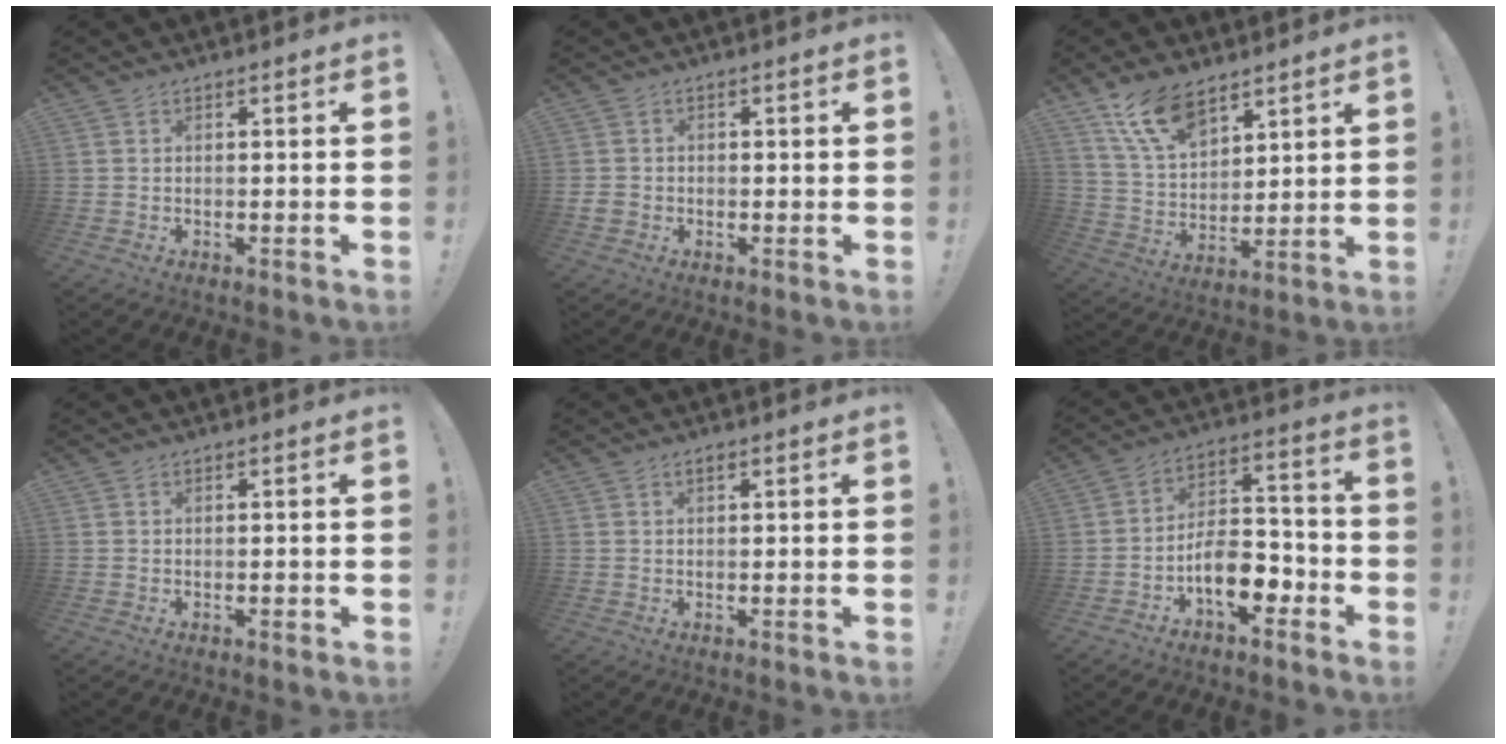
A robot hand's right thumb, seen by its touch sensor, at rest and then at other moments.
{"total": 2.7, "force": [-0.2, 2.5, 1.1], "torque": [-0.015, 0.003, -0.001]}
{"total": 13.0, "force": [9.4, 6.0, 6.7], "torque": [-0.132, -0.046, 0.180]}
{"total": 0.7, "force": [-0.3, 0.2, 0.6], "torque": [-0.004, -0.002, -0.006]}
{"total": 1.1, "force": [0.7, 0.5, 0.7], "torque": [-0.016, 0.000, 0.013]}
{"total": 11.3, "force": [-5.9, 6.2, 7.3], "torque": [-0.117, 0.038, -0.100]}